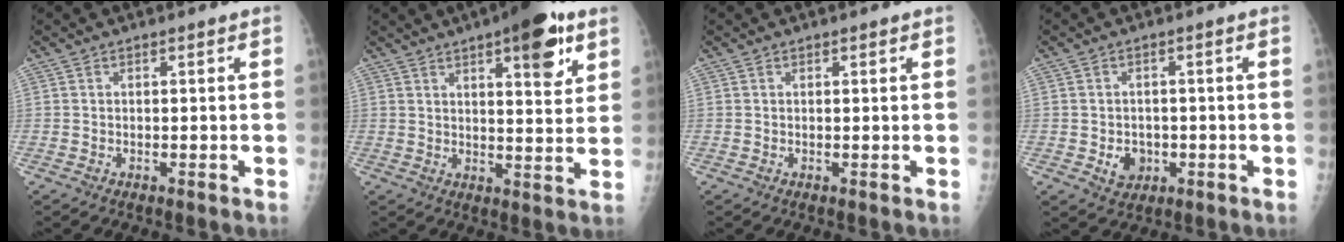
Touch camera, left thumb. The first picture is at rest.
{"total": 12.6, "force": [6.8, 4.1, 9.8], "torque": [-0.107, -0.027, 0.089]}
{"total": 0.6, "force": [0.4, 0.3, 0.4], "torque": [-0.003, -0.002, 0.005]}
{"total": 4.1, "force": [-1.0, 3.5, 2.0], "torque": [-0.012, 0.003, -0.007]}